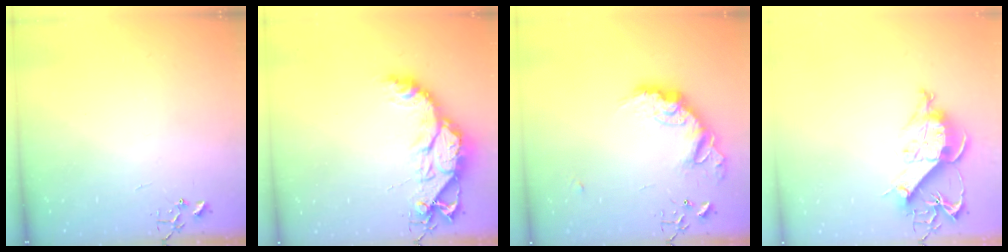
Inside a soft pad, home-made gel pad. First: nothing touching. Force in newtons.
{"total": 15.9, "press": 15.9, "slide": 1.7}
{"total": 16.4, "press": 16.4, "slide": 0.8}
{"total": 12.2, "press": 12.1, "slide": 1.5}